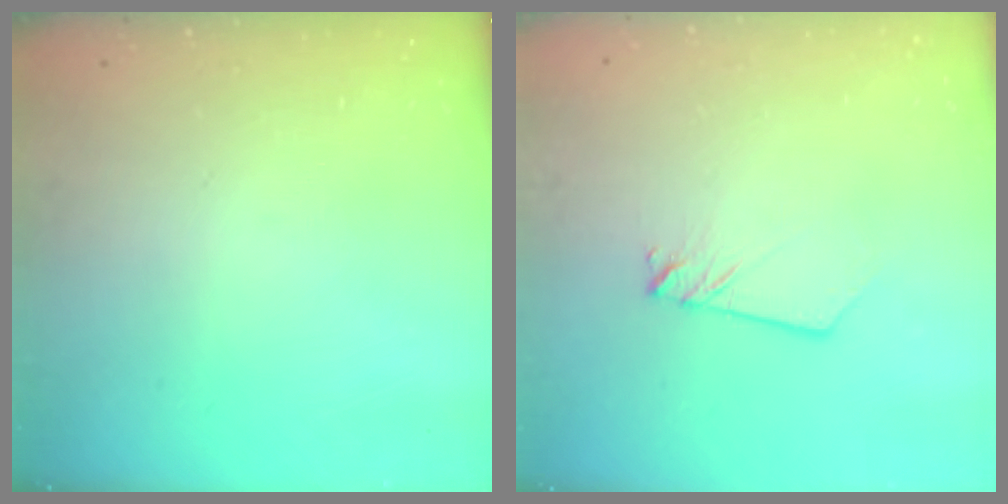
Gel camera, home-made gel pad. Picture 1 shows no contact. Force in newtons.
{"total": 2.5, "press": 2.5, "slide": 0.1}